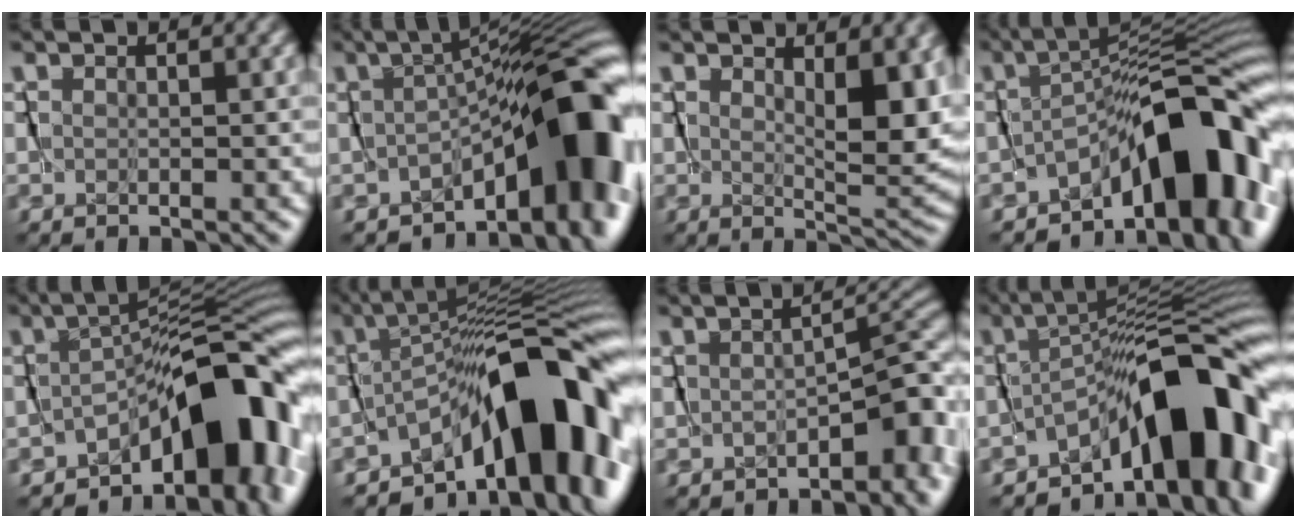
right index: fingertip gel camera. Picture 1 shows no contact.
{"total": 8.7, "force": [-3.1, 2.4, 7.8], "torque": [-0.079, -0.003, -0.040]}
{"total": 4.6, "force": [2.0, 0.5, 4.1], "torque": [-0.053, -0.016, 0.042]}
{"total": 10.1, "force": [-5.2, 3.6, 7.8], "torque": [-0.087, 0.010, -0.084]}
{"total": 10.6, "force": [-5.7, 4.3, 7.9], "torque": [-0.096, -0.001, -0.088]}
{"total": 13.7, "force": [-5.1, 5.8, 11.4], "torque": [-0.143, 0.001, -0.071]}
{"total": 4.2, "force": [-2.9, 1.7, 2.5], "torque": [-0.018, 0.007, -0.048]}
{"total": 11.5, "force": [-5.3, 4.2, 9.3], "torque": [-0.111, 0.008, -0.079]}